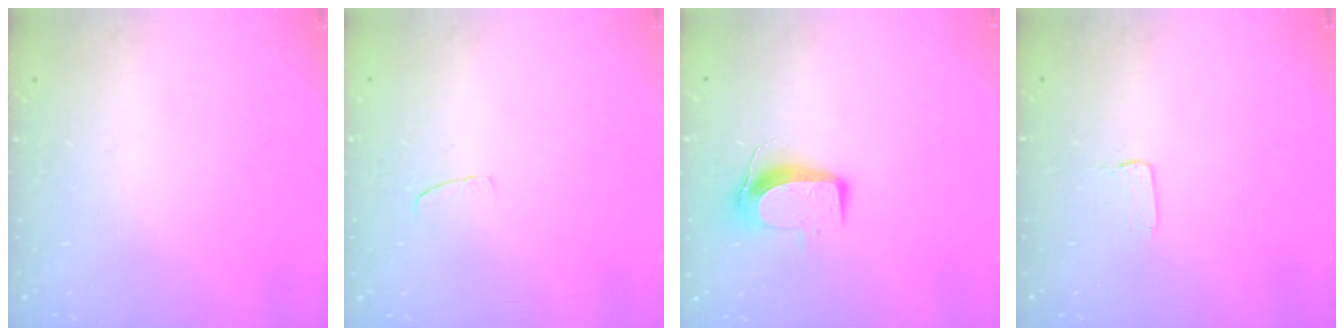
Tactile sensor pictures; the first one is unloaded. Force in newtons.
{"total": 4.7, "press": 4.7, "slide": 0.3}
{"total": 9.3, "press": 9.3, "slide": 1.1}
{"total": 1.0, "press": 1.0, "slide": 0.1}